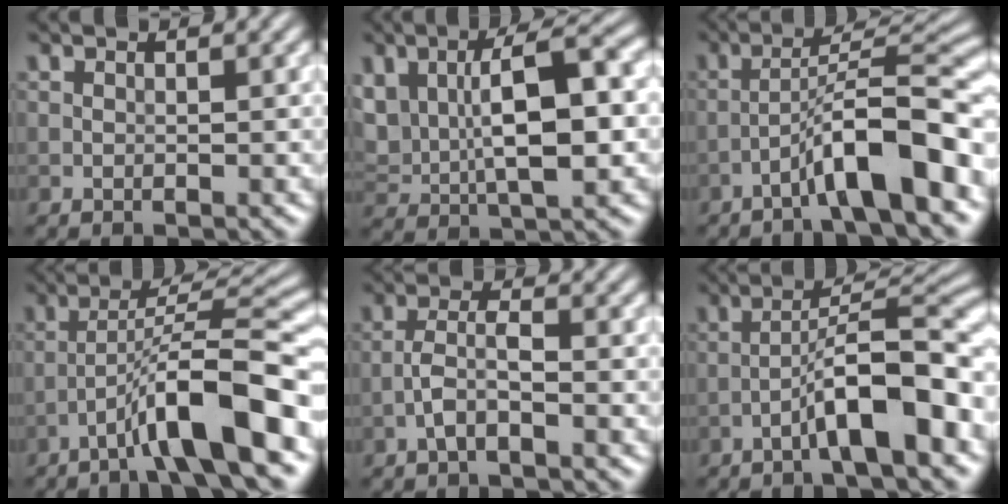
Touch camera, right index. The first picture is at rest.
{"total": 9.6, "force": [1.1, 4.5, 8.4], "torque": [-0.150, 0.009, 0.018]}
{"total": 8.3, "force": [-4.2, 1.1, 7.1], "torque": [-0.110, 0.031, -0.068]}
{"total": 9.4, "force": [-4.9, 1.0, 7.9], "torque": [-0.121, 0.027, -0.078]}
{"total": 2.6, "force": [-1.2, 0.7, 2.2], "torque": [-0.044, 0.008, -0.030]}
{"total": 8.0, "force": [-3.6, 1.3, 7.0], "torque": [-0.109, 0.028, -0.057]}